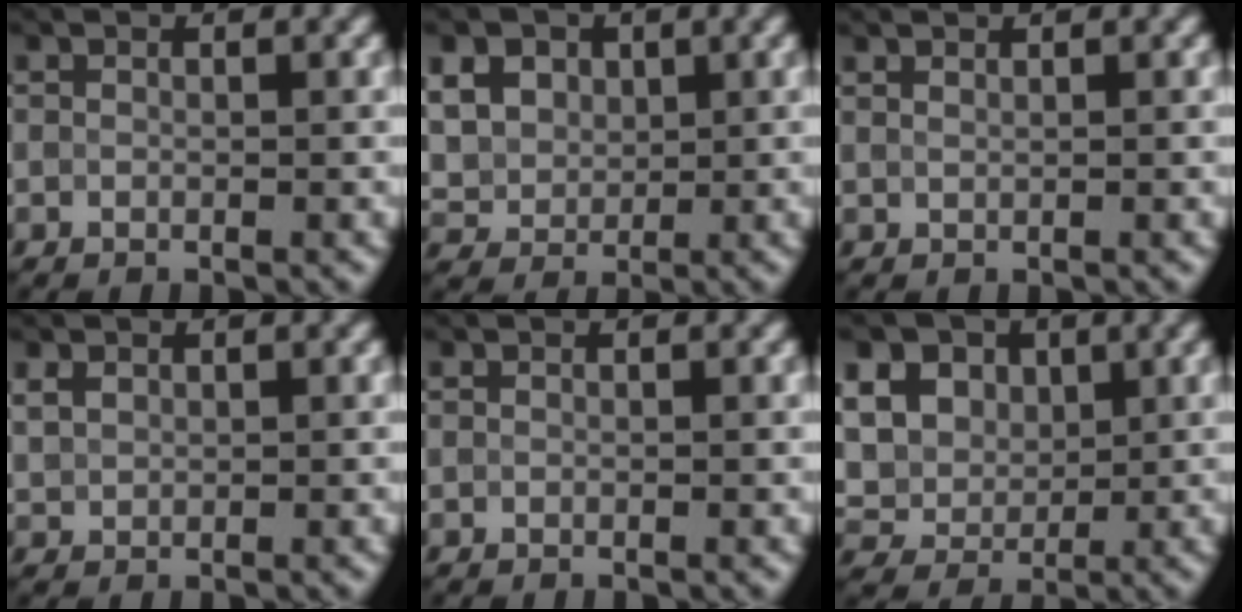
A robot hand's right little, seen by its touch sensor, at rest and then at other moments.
{"total": 8.9, "force": [3.8, 6.8, 4.4], "torque": [-0.097, 0.026, 0.055]}
{"total": 0.7, "force": [0.7, 0.1, 0.2], "torque": [-0.002, -0.001, 0.011]}
{"total": 1.4, "force": [0.7, 1.0, 0.6], "torque": [-0.014, 0.003, 0.018]}
{"total": 0.0}
{"total": 12.6, "force": [4.7, 9.9, 6.1], "torque": [-0.139, 0.026, 0.073]}